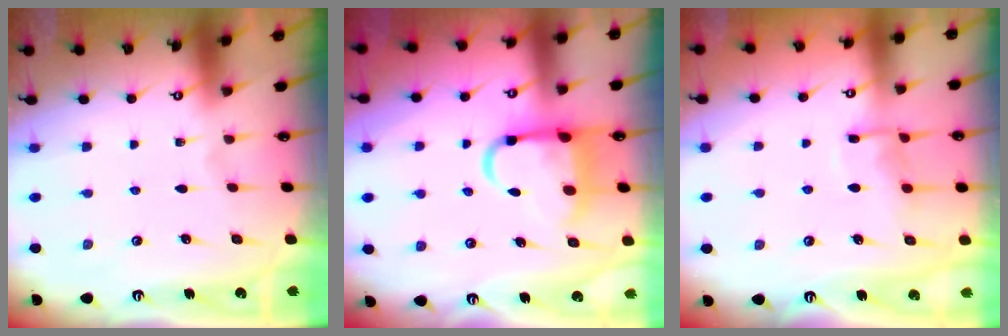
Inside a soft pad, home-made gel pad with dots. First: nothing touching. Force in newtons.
{"total": 10.3, "press": 10.2, "slide": 1.5}
{"total": 8.6, "press": 8.5, "slide": 0.9}